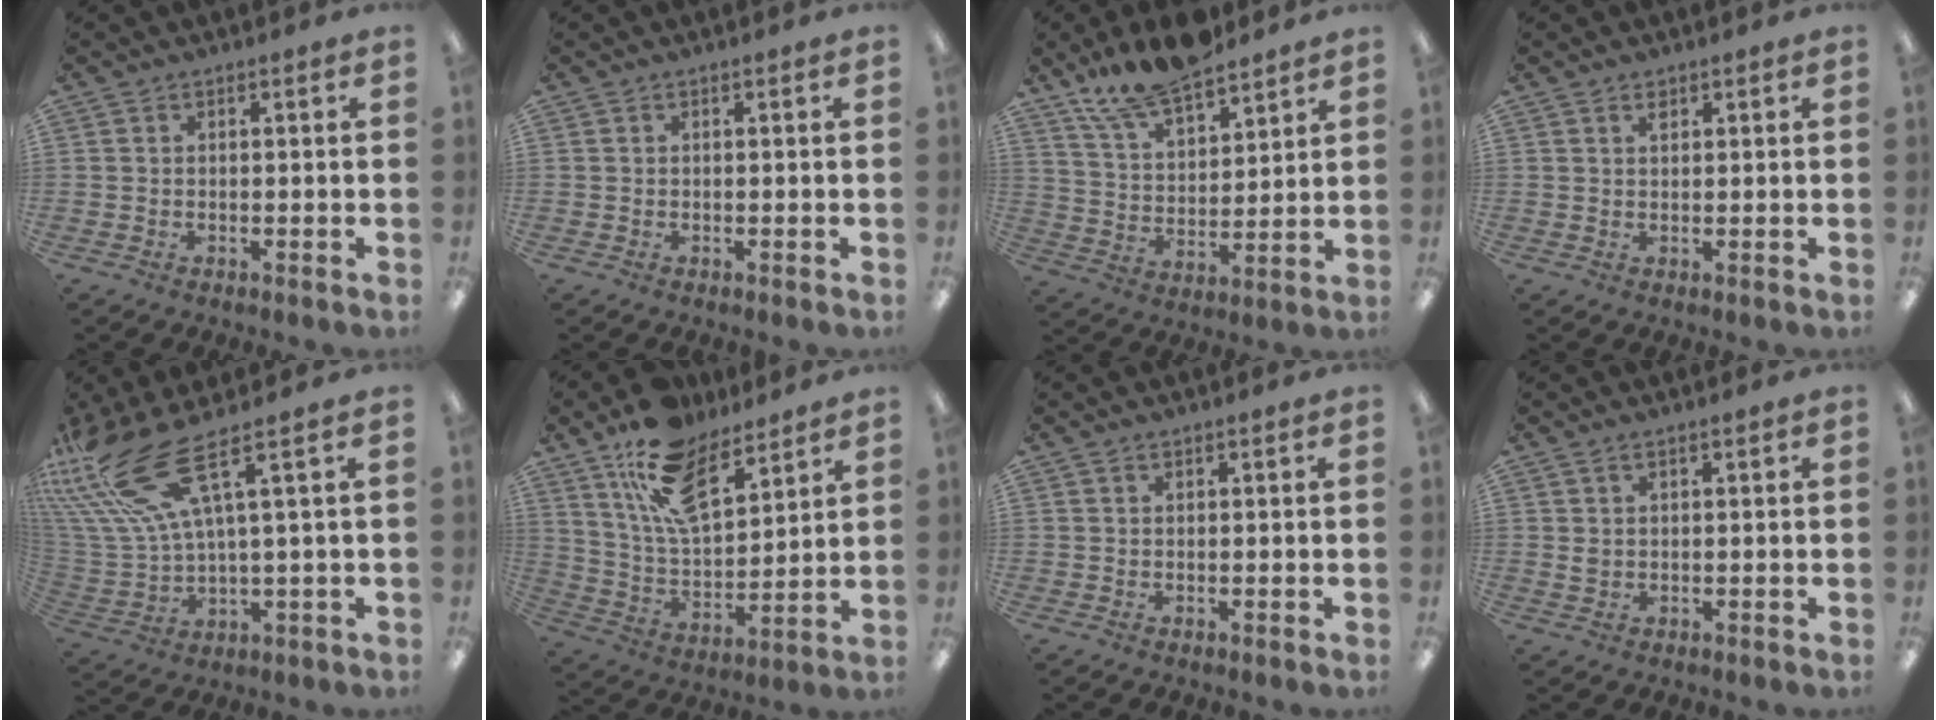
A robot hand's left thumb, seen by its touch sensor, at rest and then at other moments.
{"total": 0.0}
{"total": 14.0, "force": [11.7, 4.8, 6.0], "torque": [-0.122, -0.063, 0.215]}
{"total": 1.4, "force": [1.1, 0.7, 0.6], "torque": [-0.005, -0.003, 0.018]}
{"total": 18.5, "force": [9.7, 6.2, 14.4], "torque": [-0.314, -0.047, 0.162]}
{"total": 16.7, "force": [11.7, 7.4, 9.3], "torque": [-0.178, -0.049, 0.213]}
{"total": 0.6, "force": [0.5, 0.2, 0.2], "torque": [-0.005, 0.002, 0.009]}
{"total": 1.8, "force": [0.9, 1.2, 1.0], "torque": [-0.023, 0.004, 0.015]}